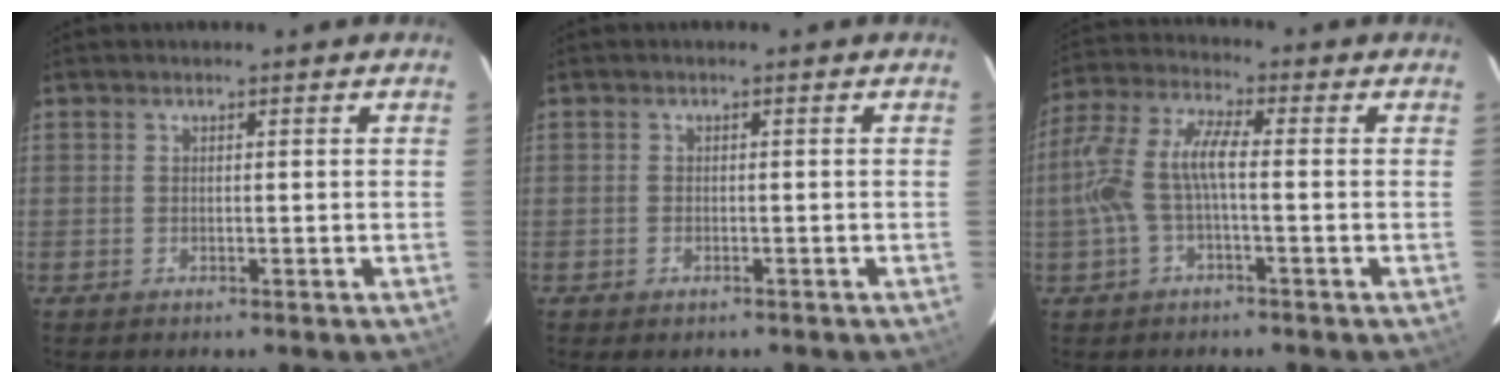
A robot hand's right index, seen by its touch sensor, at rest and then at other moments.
{"total": 1.3, "force": [-0.8, 1.0, 0.5], "torque": [-0.008, 0.000, -0.011]}
{"total": 9.2, "force": [-1.6, 2.6, 8.6], "torque": [-0.192, 0.010, -0.030]}